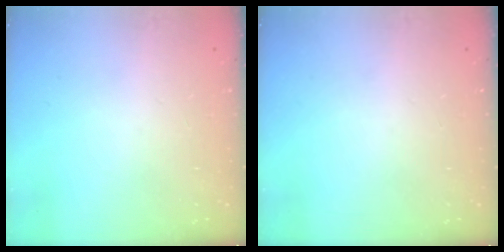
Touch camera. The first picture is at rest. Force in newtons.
{"total": 0.0}